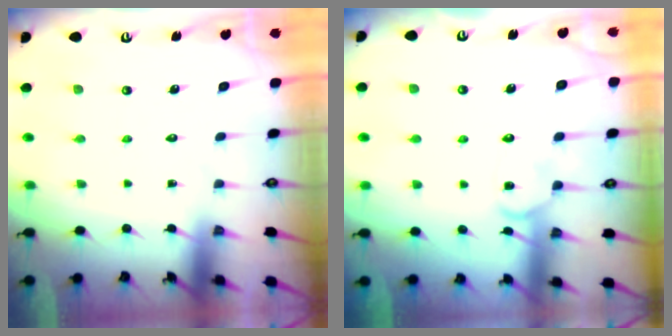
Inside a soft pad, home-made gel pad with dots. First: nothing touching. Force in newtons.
{"total": 12.3, "press": 12.3, "slide": 0.9}